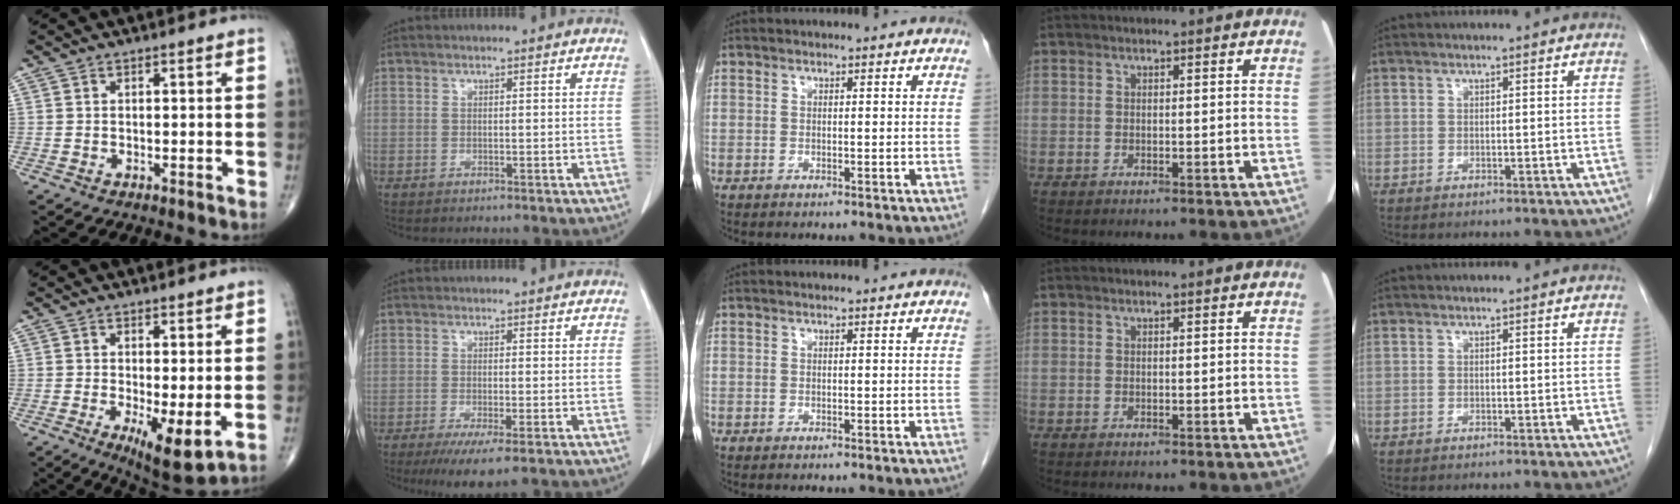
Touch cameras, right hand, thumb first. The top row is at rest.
{"thumb": {"total": 8.3, "force": [-1.4, 2.6, 7.7], "torque": [-0.121, -0.027, -0.016]}, "index": {"total": 5.8, "force": [-3.8, 0.4, 4.4], "torque": [-0.066, -0.016, -0.059]}}